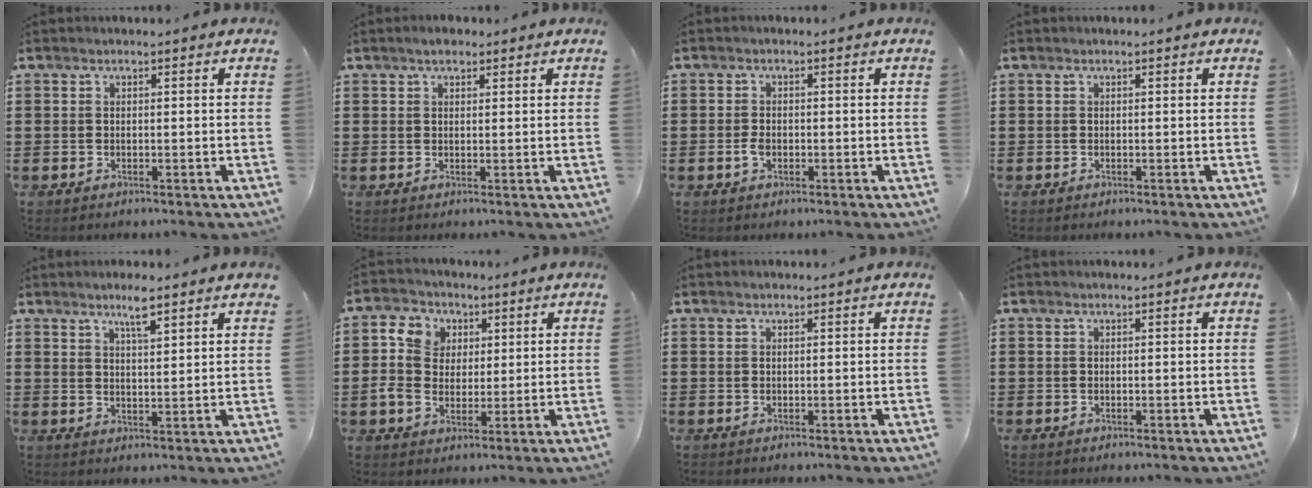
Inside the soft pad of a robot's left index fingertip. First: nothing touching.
{"total": 2.0, "force": [1.5, 0.9, 1.0], "torque": [-0.023, 0.006, 0.027]}
{"total": 2.0, "force": [-0.6, 1.2, 1.5], "torque": [-0.037, 0.000, -0.013]}
{"total": 0.0}
{"total": 4.4, "force": [3.5, 0.4, 2.7], "torque": [-0.043, -0.003, 0.056]}
{"total": 6.4, "force": [1.0, 5.7, 2.9], "torque": [-0.082, 0.017, 0.016]}
{"total": 0.0}
{"total": 0.0}